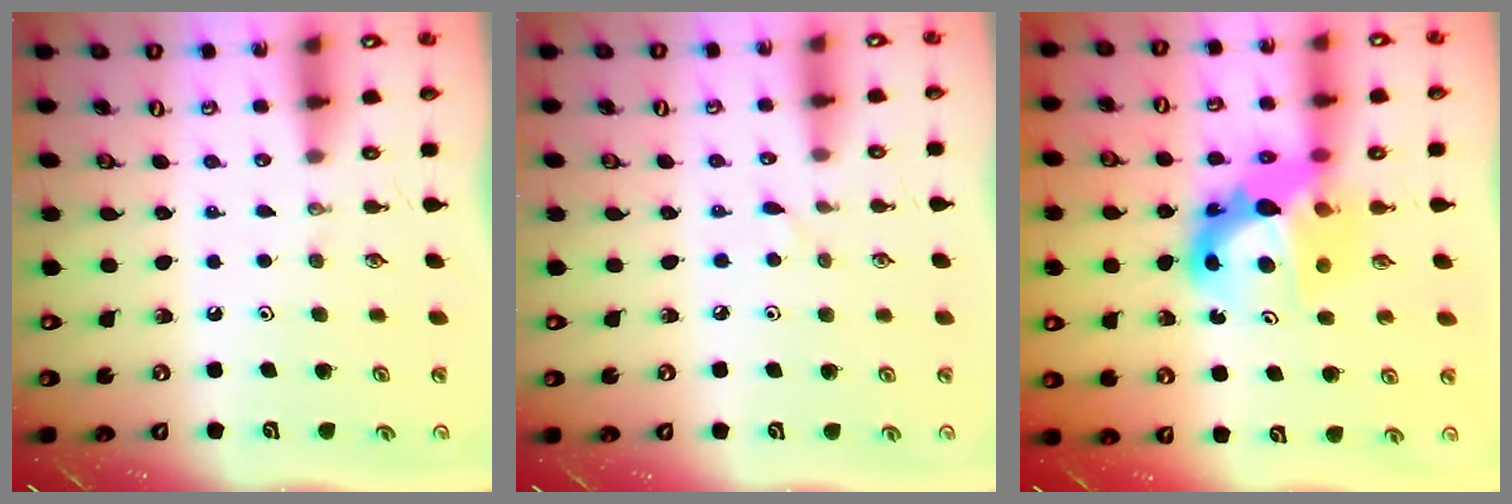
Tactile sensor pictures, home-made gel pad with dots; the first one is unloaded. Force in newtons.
{"total": 2.6, "press": 2.6, "slide": 0.3}
{"total": 12.7, "press": 12.6, "slide": 1.2}